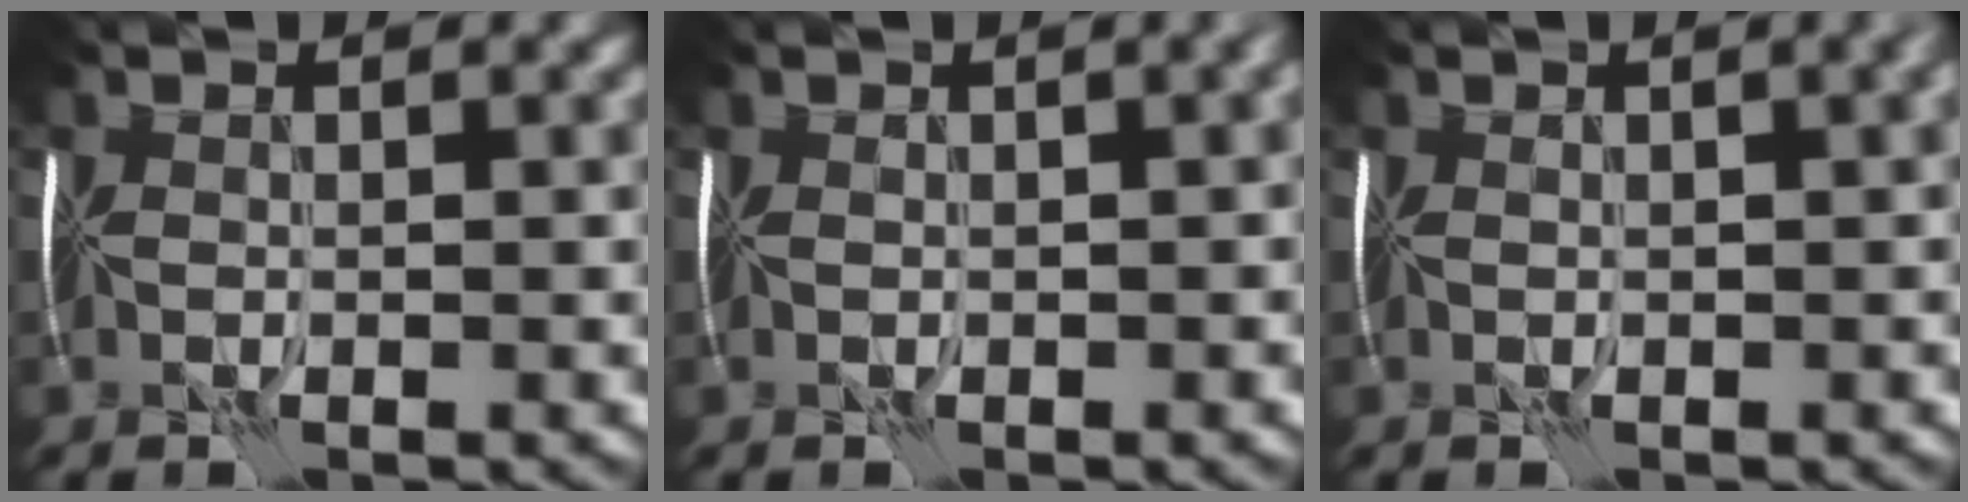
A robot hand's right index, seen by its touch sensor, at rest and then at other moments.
{"total": 2.1, "force": [0.3, 0.8, 1.9], "torque": [-0.017, 0.002, 0.011]}
{"total": 3.2, "force": [0.9, 1.3, 2.8], "torque": [-0.014, 0.015, 0.009]}